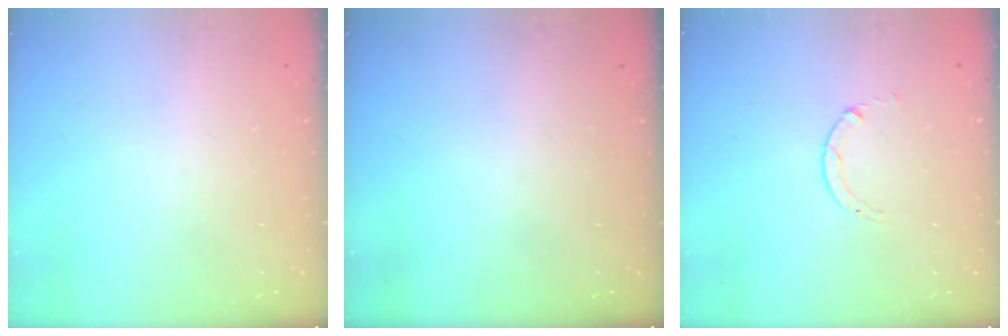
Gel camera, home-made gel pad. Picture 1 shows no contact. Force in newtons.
{"total": 0.0}
{"total": 0.7, "press": 0.7, "slide": 0.1}